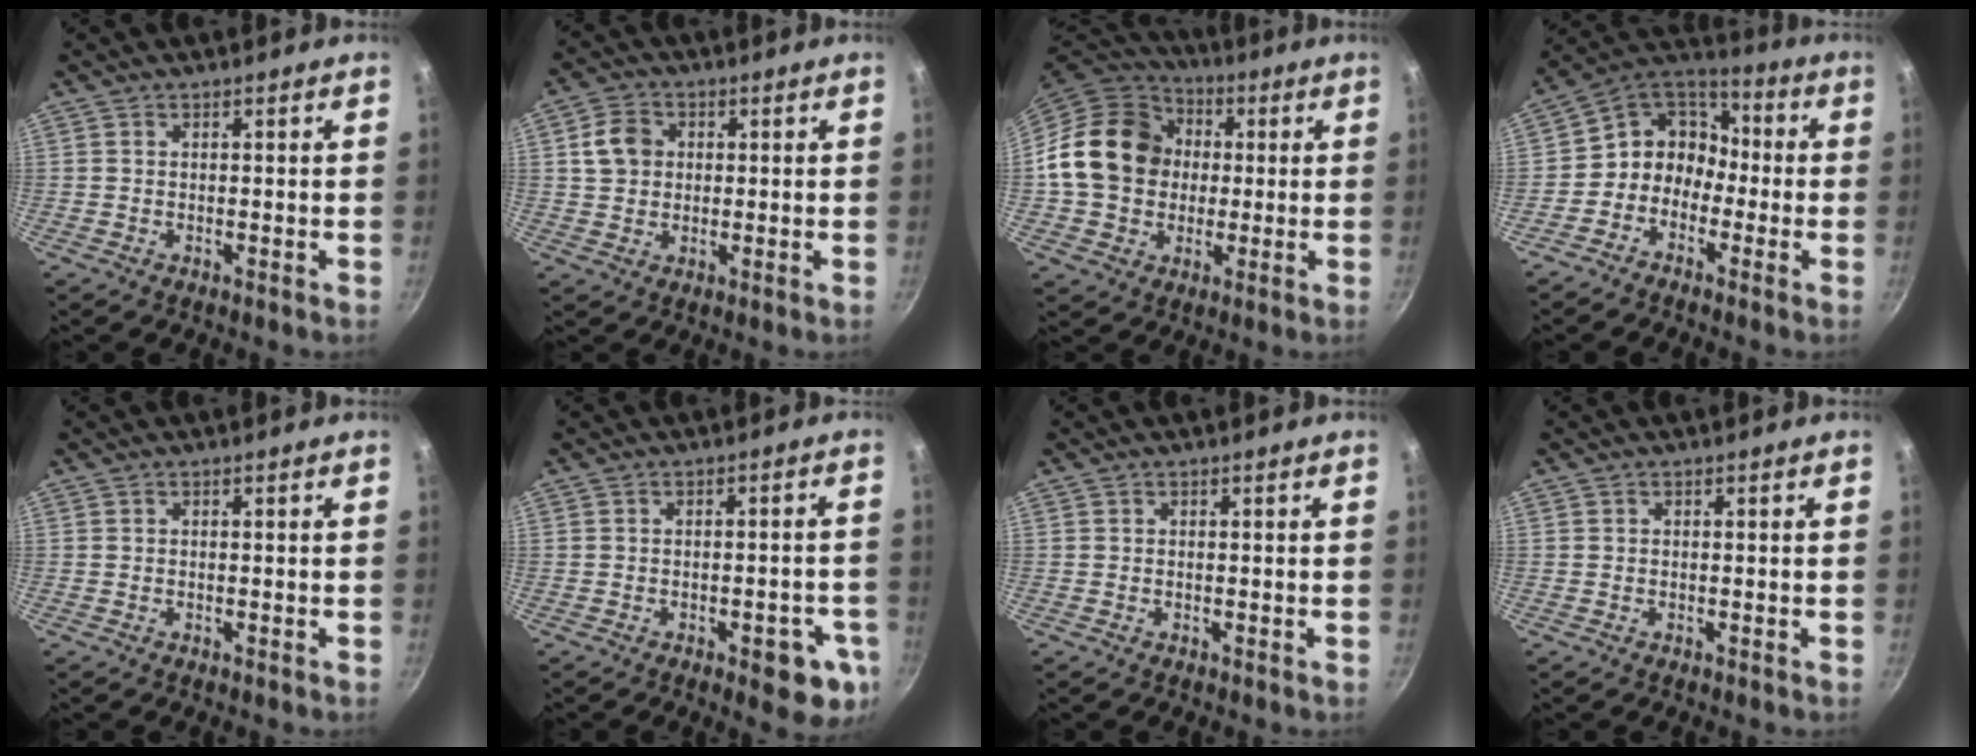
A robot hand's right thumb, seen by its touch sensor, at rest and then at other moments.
{"total": 6.4, "force": [1.3, 5.3, 3.3], "torque": [-0.041, 0.008, 0.018]}
{"total": 18.5, "force": [1.6, 15.4, 10.3], "torque": [-0.155, 0.029, 0.020]}
{"total": 10.1, "force": [-2.5, 8.7, 4.6], "torque": [-0.034, 0.054, -0.073]}
{"total": 0.0}
{"total": 8.8, "force": [-3.4, 3.6, 7.3], "torque": [-0.064, 0.012, -0.037]}
{"total": 0.0}
{"total": 0.0}